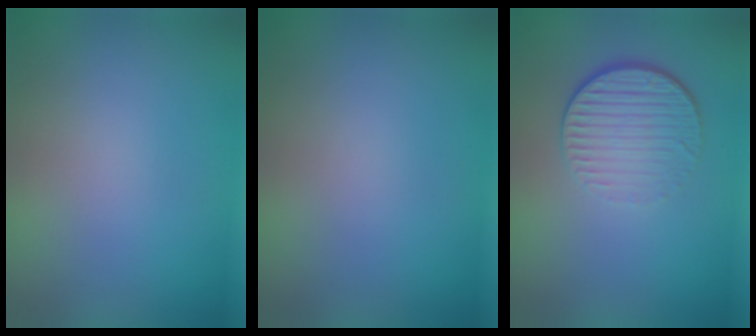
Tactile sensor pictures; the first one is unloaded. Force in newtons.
{"total": 0.0}
{"total": 4.2, "press": 2.8, "slide": 3.2}